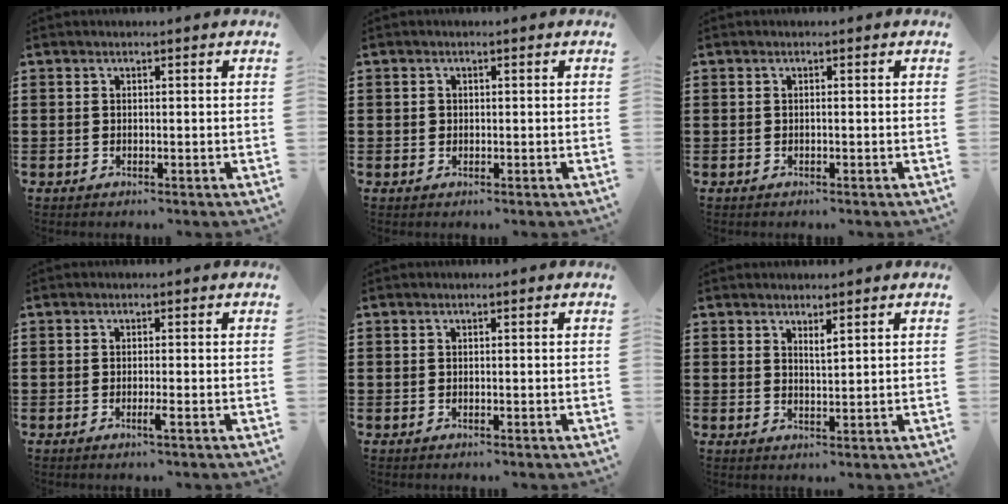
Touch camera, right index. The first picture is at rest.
{"total": 0.7, "force": [0.0, 0.7, 0.2], "torque": [-0.006, 0.003, 0.001]}
{"total": 0.0}
{"total": 1.6, "force": [-0.9, -0.1, 1.4], "torque": [-0.029, -0.008, -0.019]}
{"total": 0.0}
{"total": 1.7, "force": [1.4, 0.2, 0.9], "torque": [-0.018, 0.003, 0.025]}